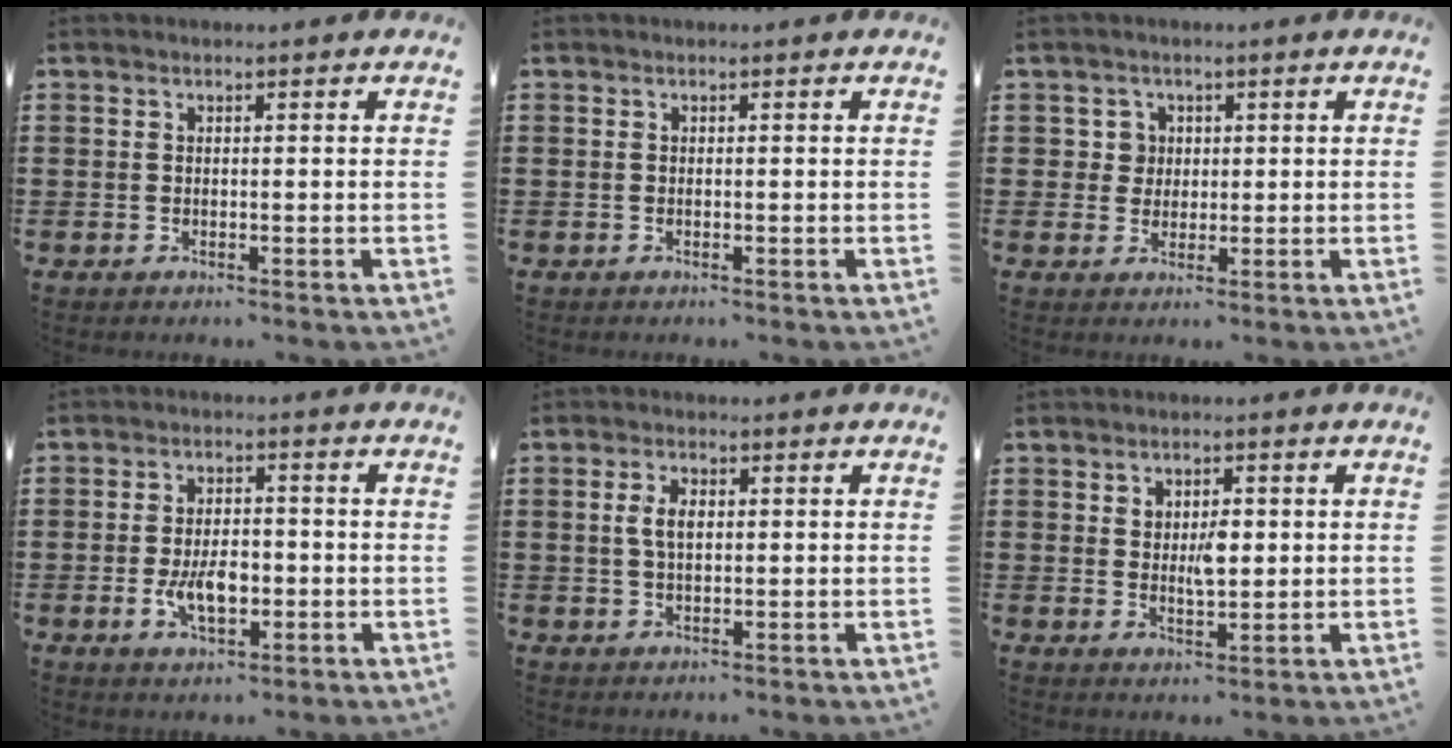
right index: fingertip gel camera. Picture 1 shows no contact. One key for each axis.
{"total": 0.0}
{"total": 3.0, "fx": 0.6, "fy": 2.9, "fz": 0.6, "tx": -0.027, "ty": 0.011, "tz": 0.008}
{"total": 5.8, "fx": -1.3, "fy": 3.0, "fz": 4.8, "tx": -0.088, "ty": -0.002, "tz": -0.025}
{"total": 3.5, "fx": 0.5, "fy": 1.7, "fz": 3.0, "tx": -0.063, "ty": 0.008, "tz": 0.007}
{"total": 3.9, "fx": 0.8, "fy": 1.9, "fz": 3.2, "tx": -0.060, "ty": 0.003, "tz": 0.011}